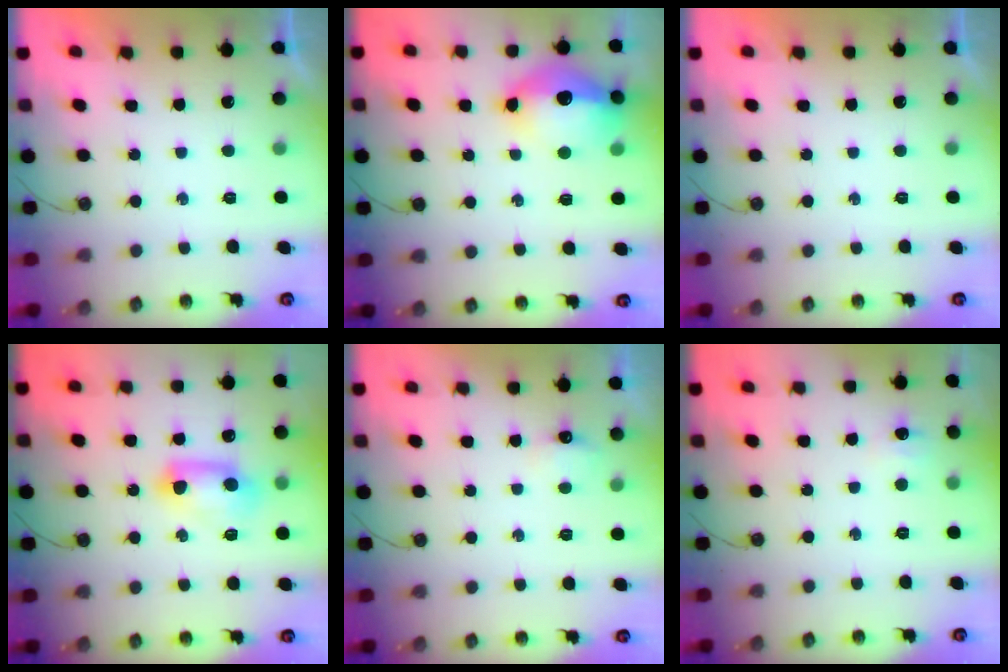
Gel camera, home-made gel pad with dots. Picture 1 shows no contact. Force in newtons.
{"total": 15.4, "press": 15.3, "slide": 1.6}
{"total": 0.0}
{"total": 10.0, "press": 9.9, "slide": 1.4}
{"total": 4.5, "press": 4.5, "slide": 0.6}
{"total": 4.7, "press": 4.6, "slide": 0.6}